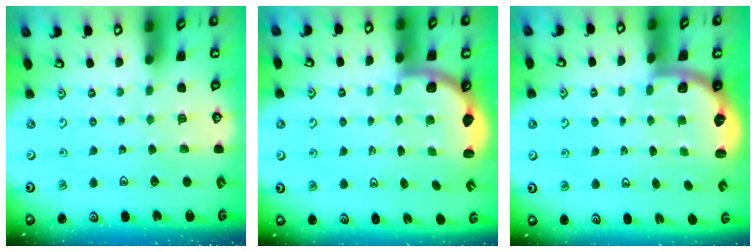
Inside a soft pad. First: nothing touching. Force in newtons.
{"total": 2.6, "press": 2.5, "slide": 0.6}
{"total": 2.2, "press": 2.0, "slide": 0.8}